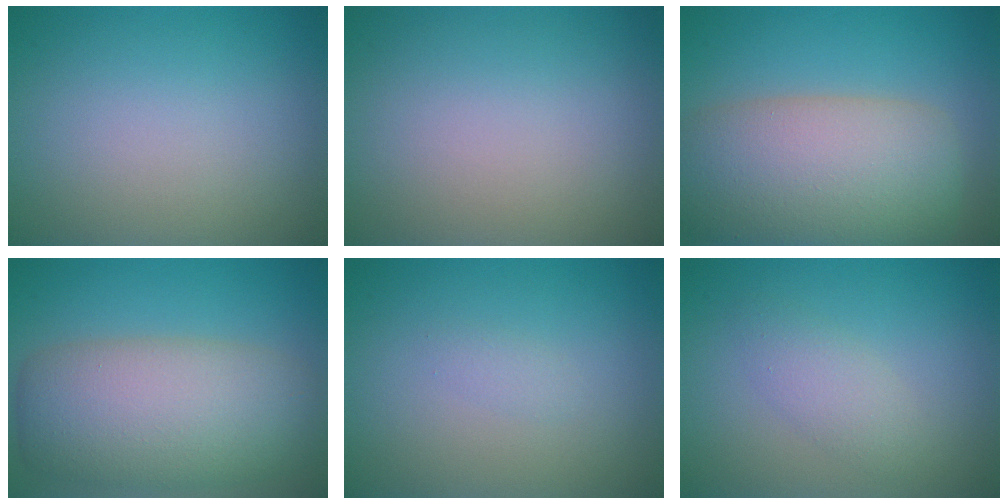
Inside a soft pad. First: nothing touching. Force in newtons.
{"total": 0.0}
{"total": 10.6, "press": 10.6, "slide": 0.5}
{"total": 9.1, "press": 9.1, "slide": 0.3}
{"total": 0.8, "press": 0.8, "slide": 0.1}
{"total": 2.2, "press": 2.2, "slide": 0.0}